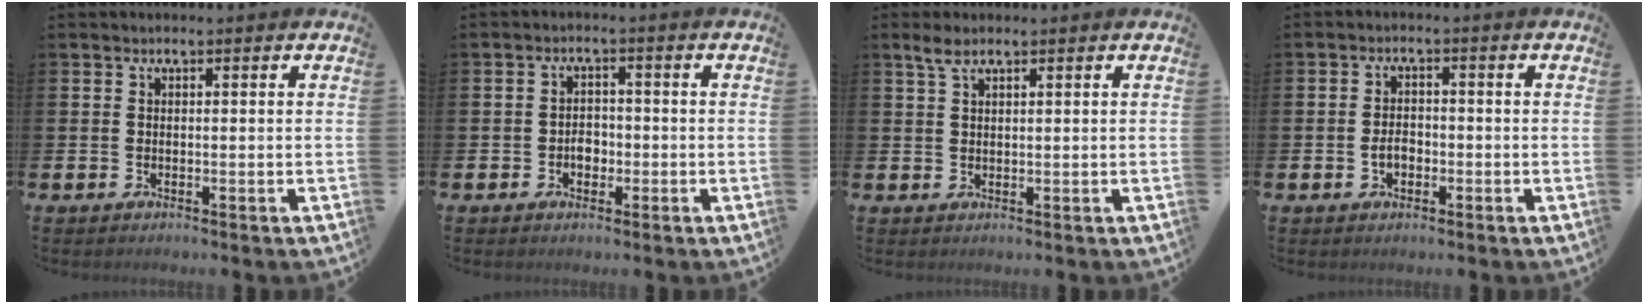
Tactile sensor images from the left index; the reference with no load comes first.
{"total": 2.3, "force": [-0.7, 1.8, 1.3], "torque": [-0.015, 0.002, -0.018]}
{"total": 2.6, "force": [1.9, 0.9, 1.6], "torque": [-0.032, 0.005, 0.033]}
{"total": 2.3, "force": [-0.7, 1.6, 1.6], "torque": [-0.022, 0.000, -0.017]}